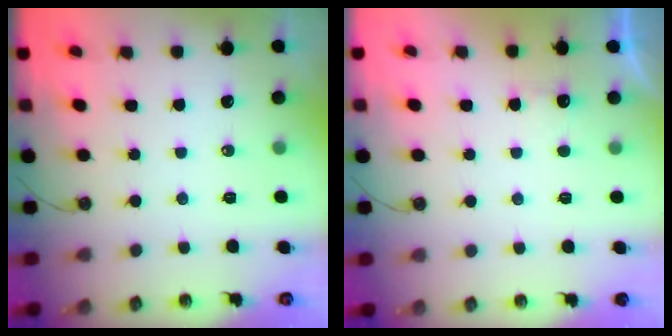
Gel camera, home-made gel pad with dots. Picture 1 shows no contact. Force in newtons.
{"total": 2.0, "press": 1.8, "slide": 0.9}